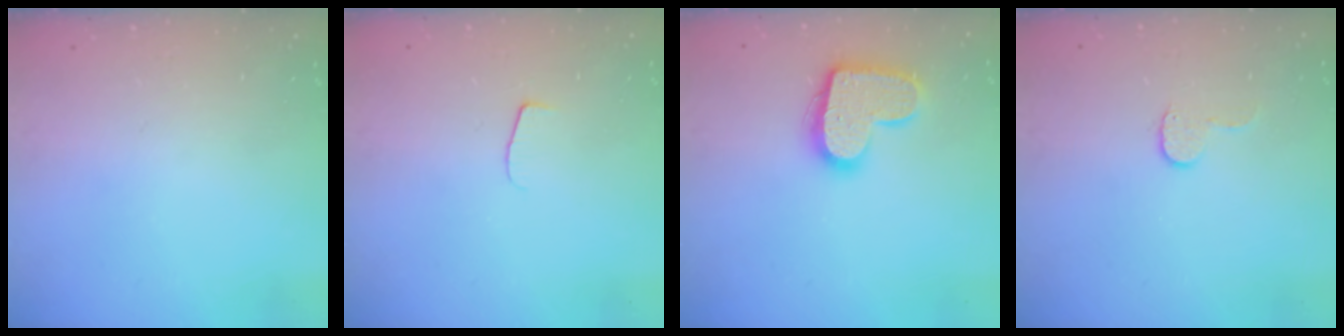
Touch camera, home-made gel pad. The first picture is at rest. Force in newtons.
{"total": 4.3, "press": 4.3, "slide": 0.5}
{"total": 15.0, "press": 15.0, "slide": 0.7}
{"total": 4.6, "press": 4.6, "slide": 0.4}